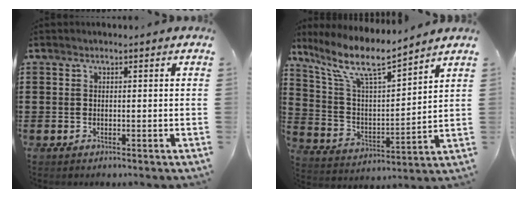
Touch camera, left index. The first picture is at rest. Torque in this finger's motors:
{"motor_torque": [2.14, 0.00, 0.29, 0.19]}